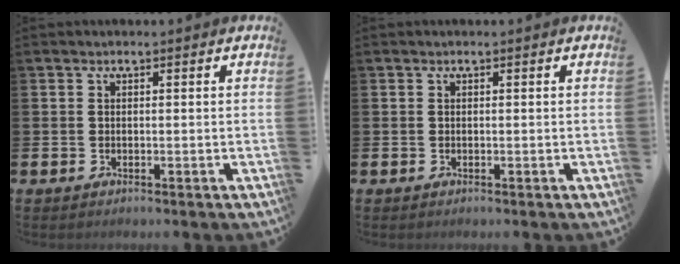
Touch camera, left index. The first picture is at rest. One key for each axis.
{"total": 0.0}